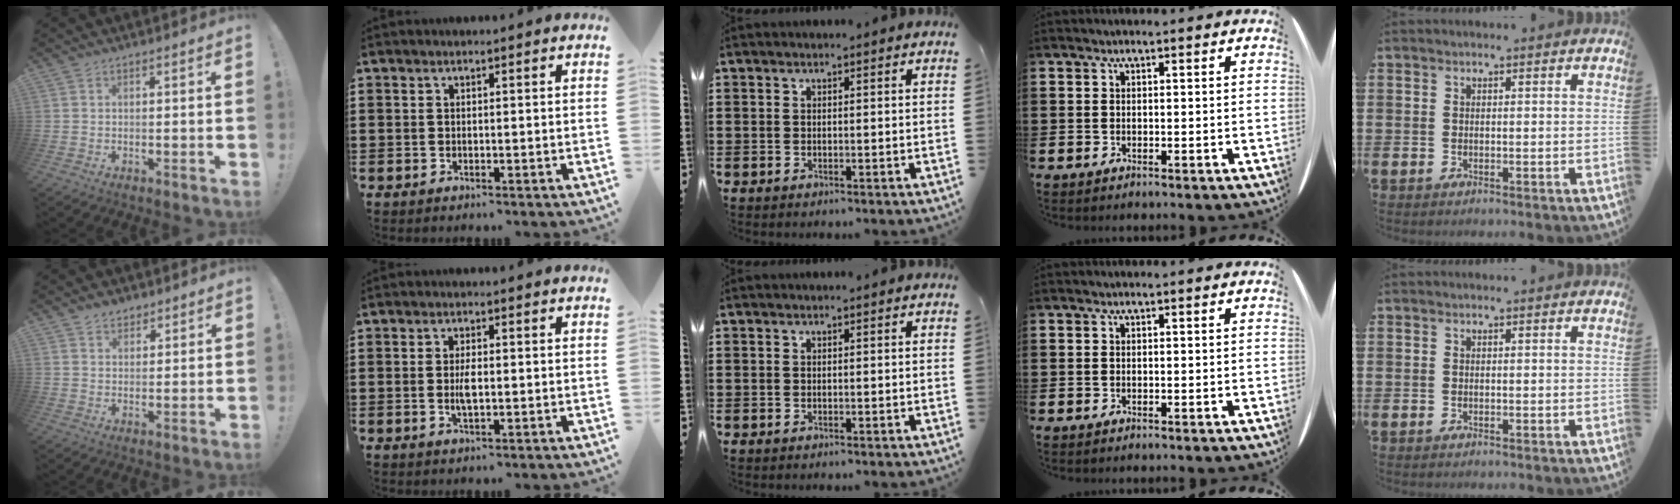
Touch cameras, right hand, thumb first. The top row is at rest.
{"thumb": {"total": 3.5, "force": [2.8, 2.1, 0.6], "torque": [0.000, -0.016, 0.049]}, "index": {"total": 3.2, "force": [-0.3, 1.1, 3.0], "torque": [-0.062, -0.003, -0.008]}}